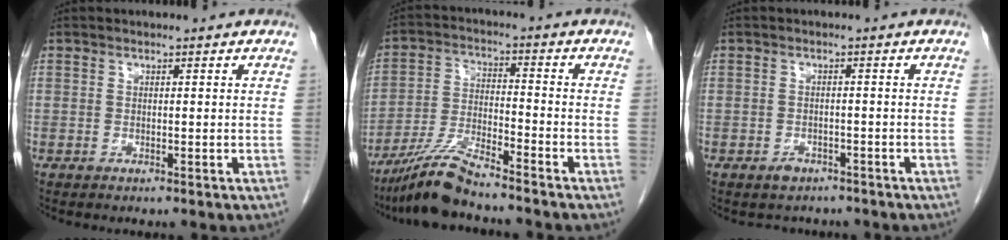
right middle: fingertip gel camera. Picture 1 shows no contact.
{"total": 8.7, "force": [-7.5, 0.2, 4.4], "torque": [-0.092, -0.020, -0.143]}
{"total": 2.3, "force": [-1.7, 1.5, 0.5], "torque": [-0.015, 0.004, -0.019]}